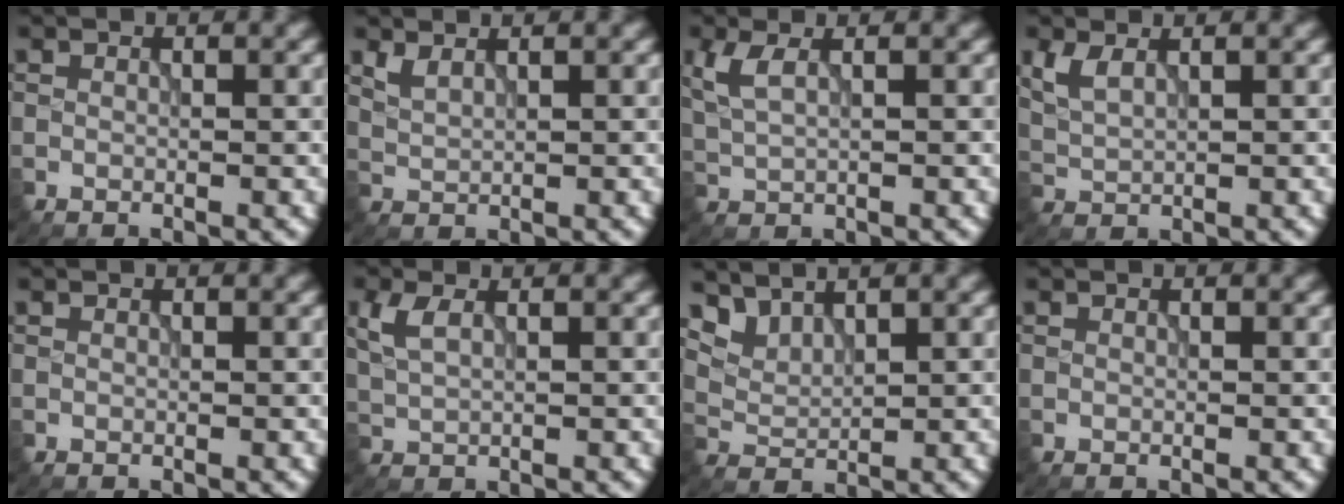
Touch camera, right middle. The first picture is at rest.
{"total": 1.5, "force": [1.2, 0.5, 0.8], "torque": [-0.022, -0.003, 0.031]}
{"total": 3.1, "force": [1.3, 1.4, 2.5], "torque": [-0.065, 0.004, 0.032]}
{"total": 2.7, "force": [1.4, 1.3, 1.9], "torque": [-0.049, 0.000, 0.034]}
{"total": 0.0}
{"total": 3.0, "force": [1.1, 1.6, 2.2], "torque": [-0.058, 0.003, 0.026]}
{"total": 3.6, "force": [3.1, 1.3, 1.3], "torque": [-0.037, -0.008, 0.074]}
{"total": 0.0}